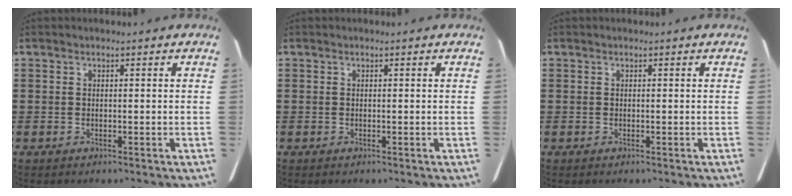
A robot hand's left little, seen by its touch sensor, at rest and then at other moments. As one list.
[{"total": 0.0}, {"total": 0.0}]